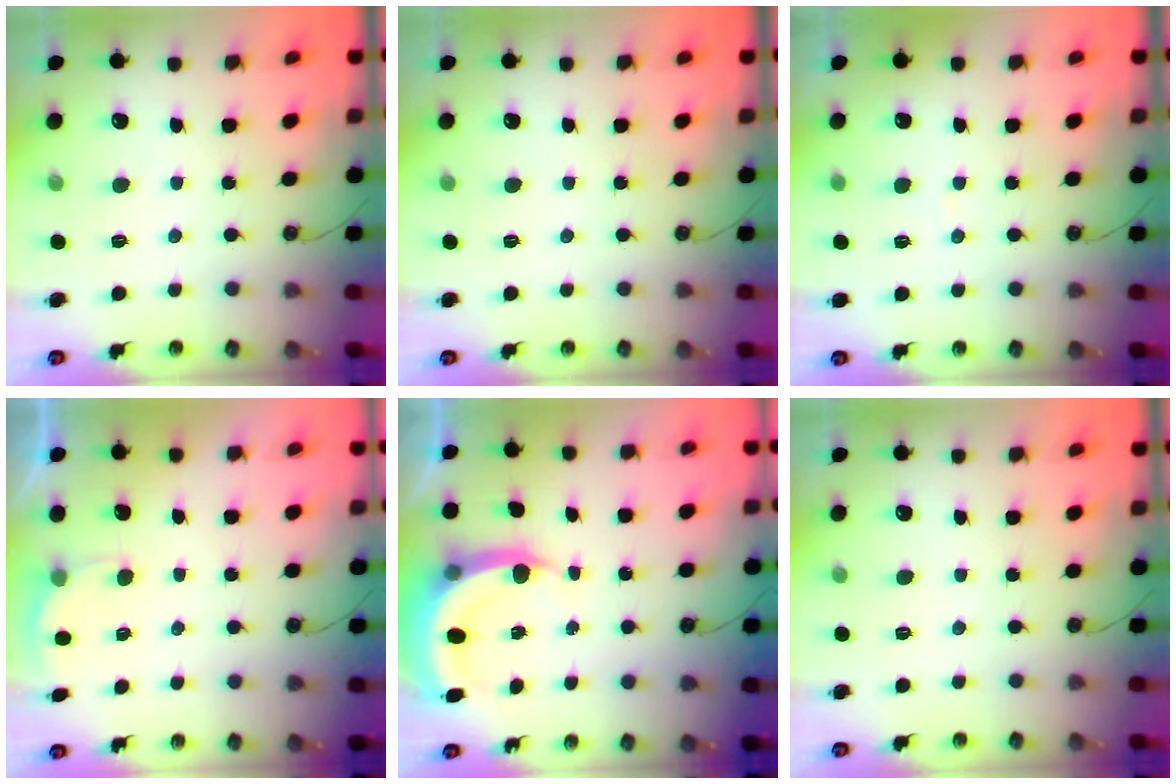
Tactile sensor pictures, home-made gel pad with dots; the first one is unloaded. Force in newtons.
{"total": 0.0}
{"total": 3.6, "press": 3.5, "slide": 0.9}
{"total": 2.3, "press": 2.1, "slide": 0.8}
{"total": 5.9, "press": 5.9, "slide": 0.4}
{"total": 0.0}